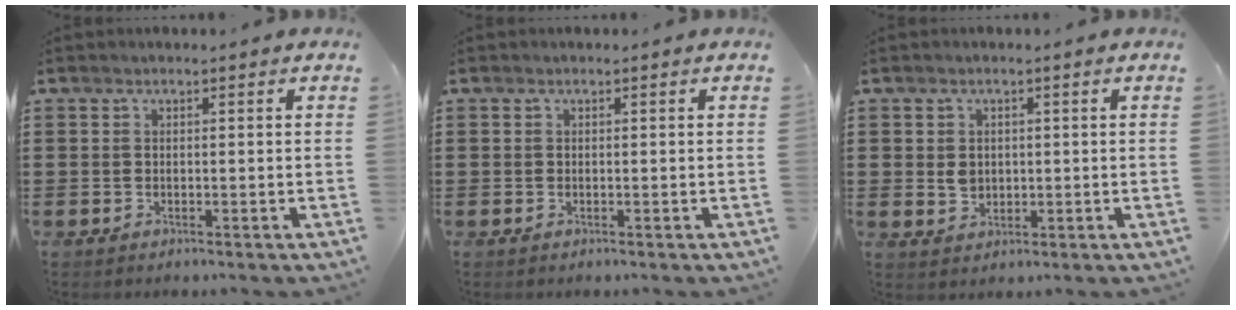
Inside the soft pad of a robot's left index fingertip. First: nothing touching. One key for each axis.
{"total": 0.0}
{"total": 2.3, "fx": 0.4, "fy": 1.9, "fz": 1.3, "tx": -0.022, "ty": 0.004, "tz": 0.007}